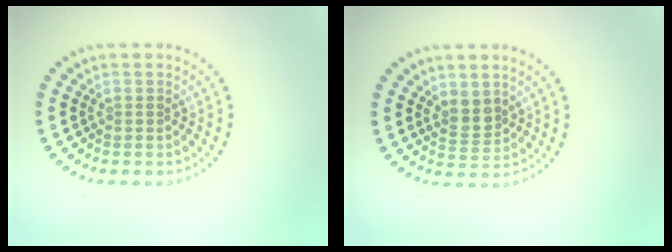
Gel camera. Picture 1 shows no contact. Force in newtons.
{"total": 2.0, "press": 1.8, "slide": 0.9}